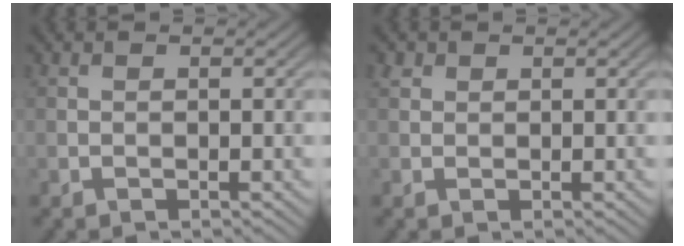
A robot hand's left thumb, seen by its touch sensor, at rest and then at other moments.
{"total": 1.1, "force": [0.7, 0.8, 0.2], "torque": [-0.002, 0.002, 0.013]}